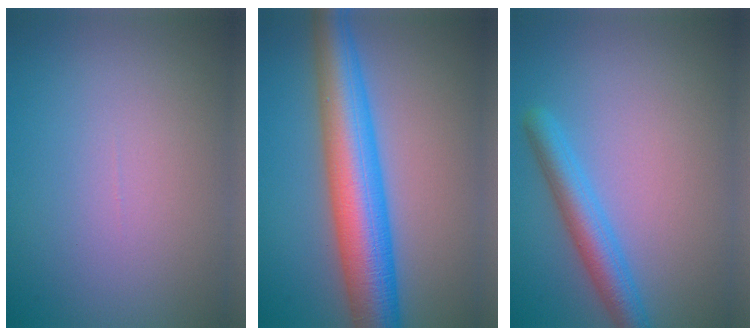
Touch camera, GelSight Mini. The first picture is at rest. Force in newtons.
{"total": 9.6, "press": 9.6, "slide": 0.1}
{"total": 3.6, "press": 3.6, "slide": 0.2}